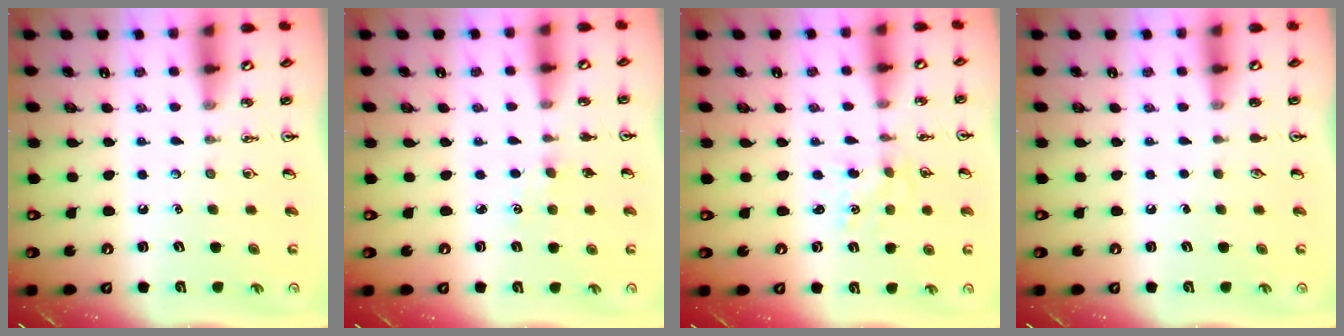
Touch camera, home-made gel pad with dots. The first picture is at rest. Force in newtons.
{"total": 0.6, "press": 0.6, "slide": 0.2}
{"total": 1.6, "press": 1.5, "slide": 0.2}
{"total": 0.0}